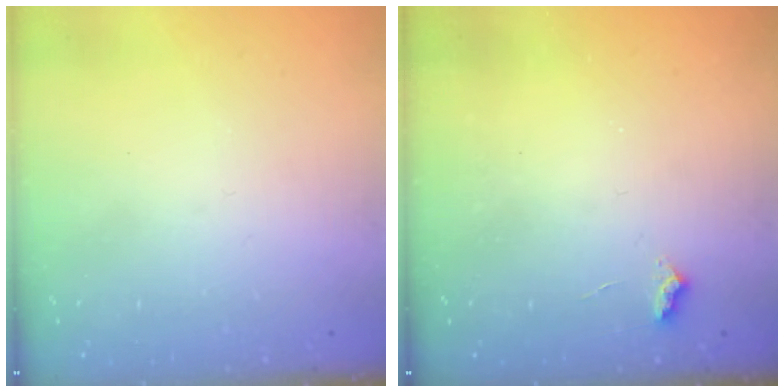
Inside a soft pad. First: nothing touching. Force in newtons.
{"total": 3.0, "press": 2.9, "slide": 0.5}